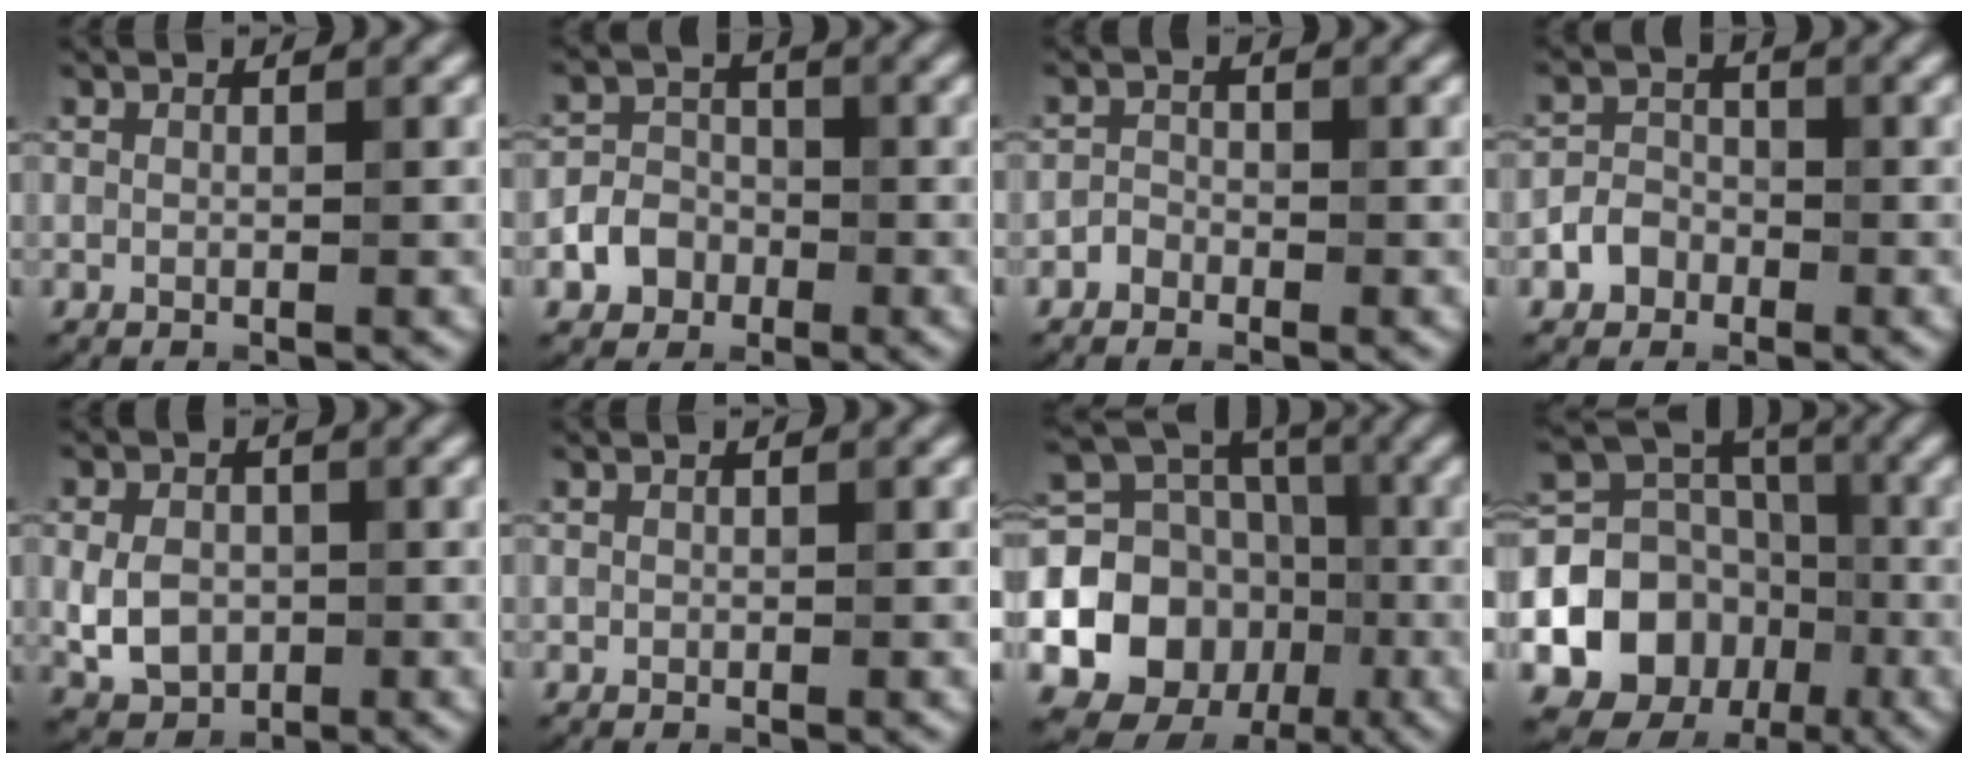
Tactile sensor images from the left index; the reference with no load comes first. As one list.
[{"total": 3.6, "force": [-1.6, 3.0, 1.2], "torque": [-0.002, 0.001, -0.037]}, {"total": 1.1, "force": [-0.8, 0.8, 0.1], "torque": [0.002, 0.004, -0.017]}, {"total": 2.5, "force": [-1.3, 2.1, 0.8], "torque": [-0.002, 0.007, -0.030]}, {"total": 4.3, "force": [-0.5, 3.3, 2.6], "torque": [-0.056, -0.005, -0.010]}, {"total": 0.0}, {"total": 12.3, "force": [-2.2, 10.7, 5.7], "torque": [-0.127, -0.013, -0.053]}, {"total": 9.6, "force": [-2.7, 8.2, 4.4], "torque": [-0.083, 0.001, -0.052]}]